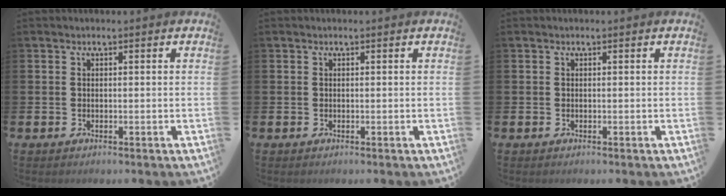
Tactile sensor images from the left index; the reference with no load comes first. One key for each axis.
{"total": 0.0}
{"total": 0.0}